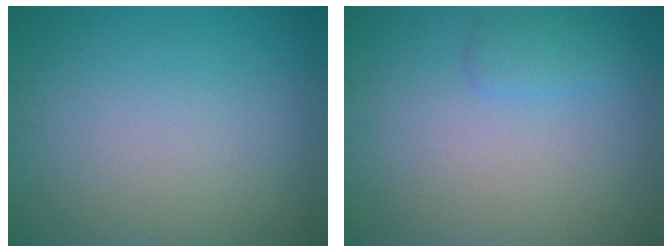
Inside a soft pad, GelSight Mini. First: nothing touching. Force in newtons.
{"total": 1.5, "press": 1.5, "slide": 0.1}